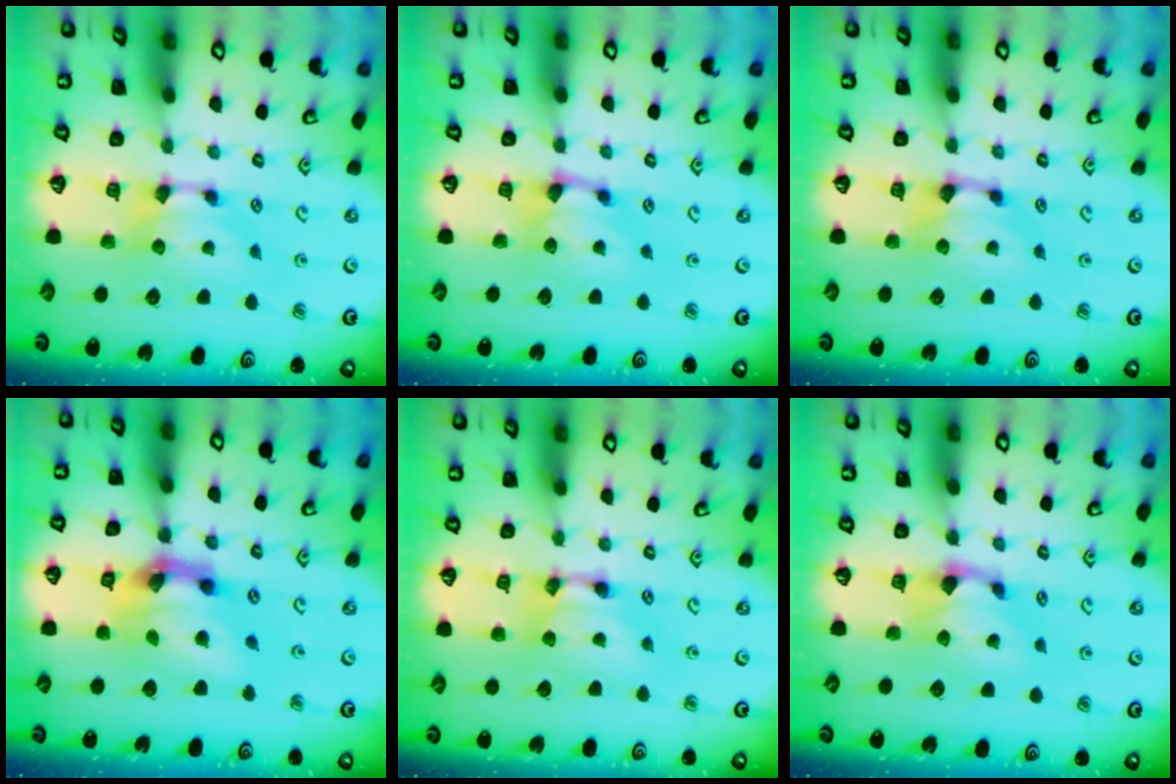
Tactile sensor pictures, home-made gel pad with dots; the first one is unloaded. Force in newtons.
{"total": 2.0, "press": 1.9, "slide": 0.7}
{"total": 0.8, "press": 0.3, "slide": 0.7}
{"total": 9.2, "press": 8.8, "slide": 2.6}
{"total": 1.9, "press": 1.9, "slide": 0.1}
{"total": 1.1, "press": 0.1, "slide": 1.1}